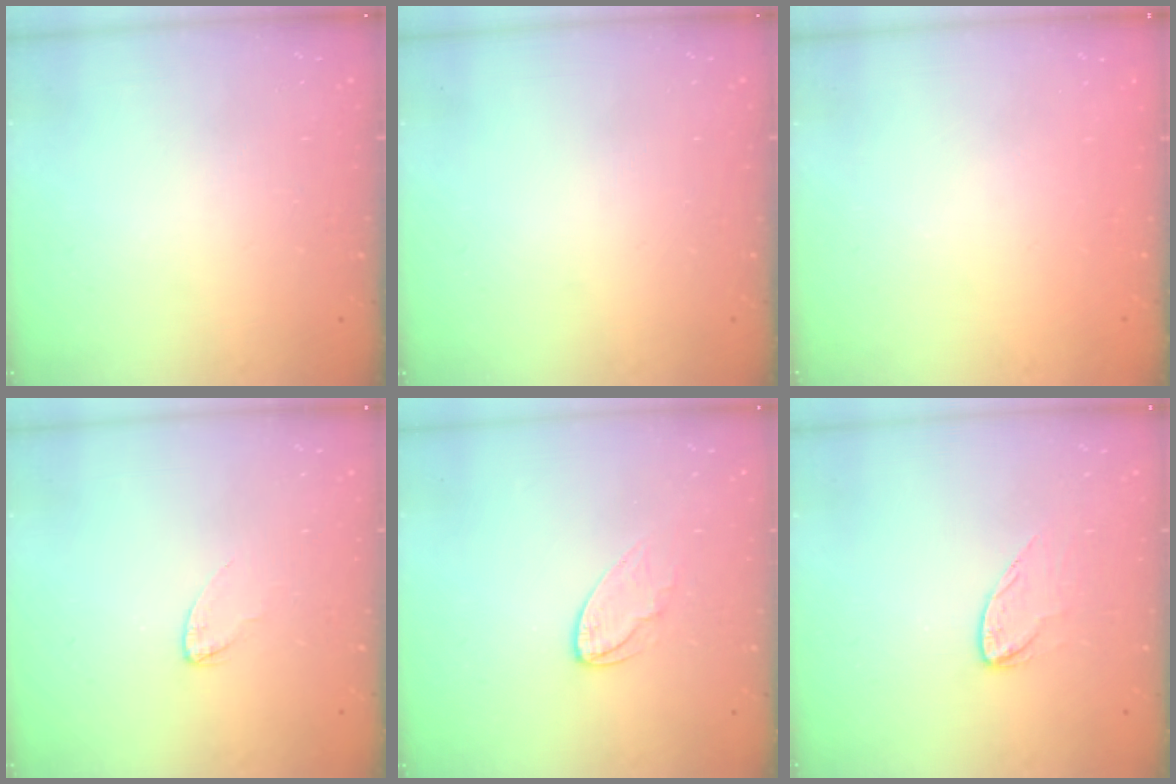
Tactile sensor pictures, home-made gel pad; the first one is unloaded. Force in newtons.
{"total": 0.0}
{"total": 0.0}
{"total": 2.6, "press": 2.6, "slide": 0.2}
{"total": 5.5, "press": 5.5, "slide": 0.5}
{"total": 6.5, "press": 6.5, "slide": 0.3}